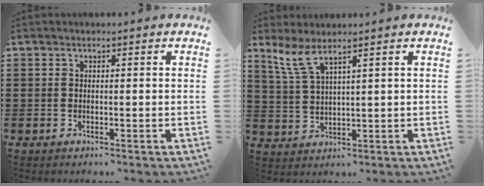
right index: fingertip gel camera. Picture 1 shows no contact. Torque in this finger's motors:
{"motor_torque": [0.99, 1.14, 0.19, 0.10]}